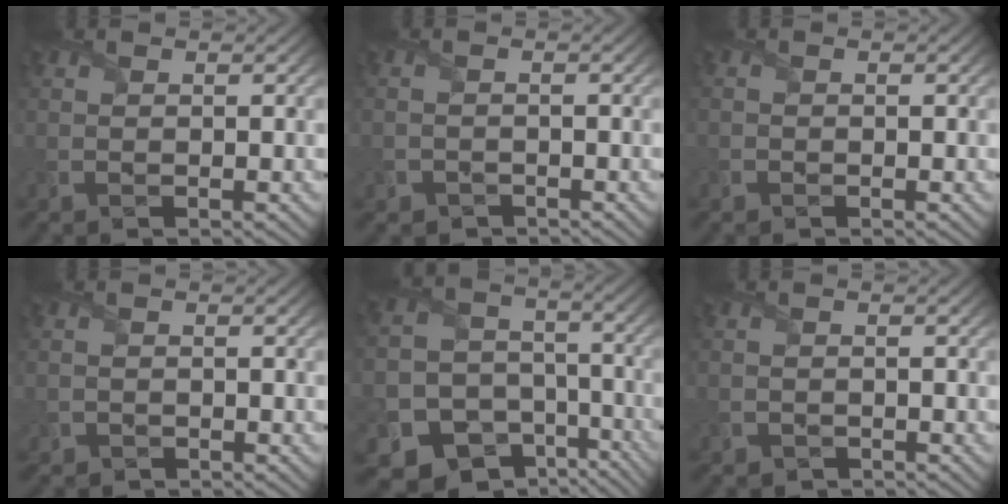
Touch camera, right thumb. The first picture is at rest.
{"total": 1.7, "force": [-1.4, 1.0, 0.1], "torque": [0.003, -0.005, -0.030]}
{"total": 0.8, "force": [-0.7, 0.4, 0.1], "torque": [0.002, -0.004, -0.015]}
{"total": 1.3, "force": [-1.0, 0.9, 0.2], "torque": [-0.002, -0.006, -0.021]}
{"total": 17.3, "force": [-10.9, 12.3, 5.4], "torque": [-0.157, -0.059, -0.156]}
{"total": 1.4, "force": [-1.1, 0.8, 0.1], "torque": [-0.001, -0.006, -0.024]}